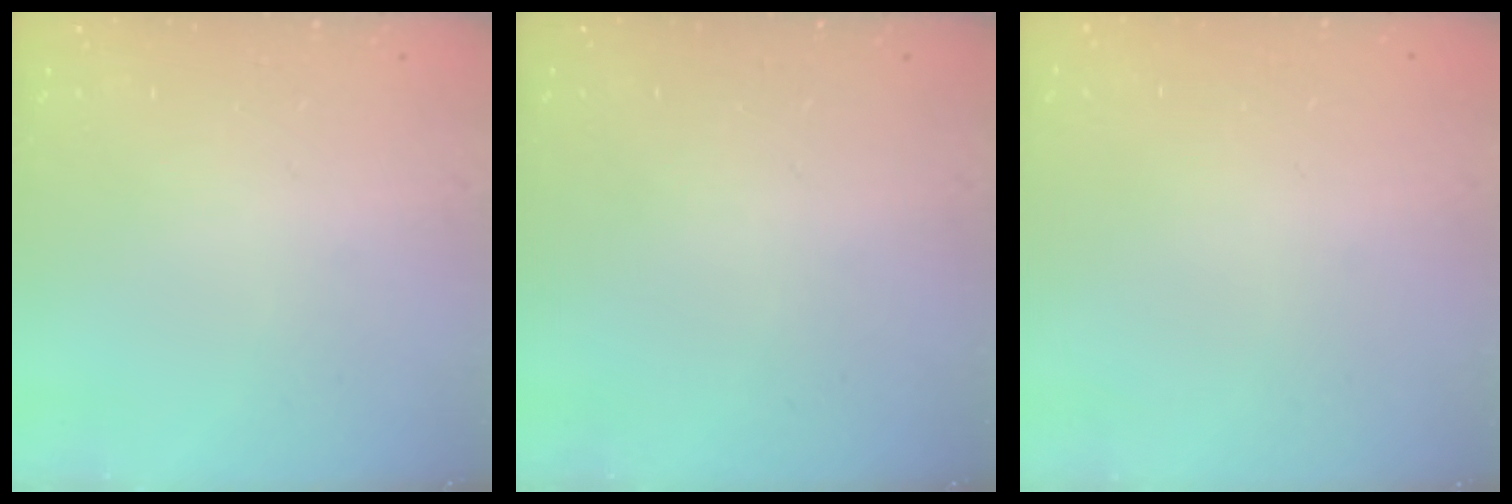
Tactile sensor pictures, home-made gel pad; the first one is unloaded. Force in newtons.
{"total": 0.0}
{"total": 0.0}